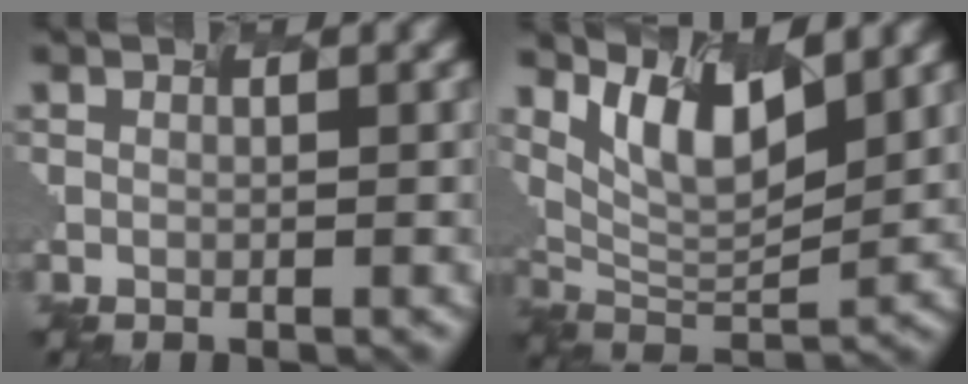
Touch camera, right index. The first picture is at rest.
{"total": 5.7, "force": [3.3, 1.9, 4.2], "torque": [-0.092, -0.014, 0.077]}